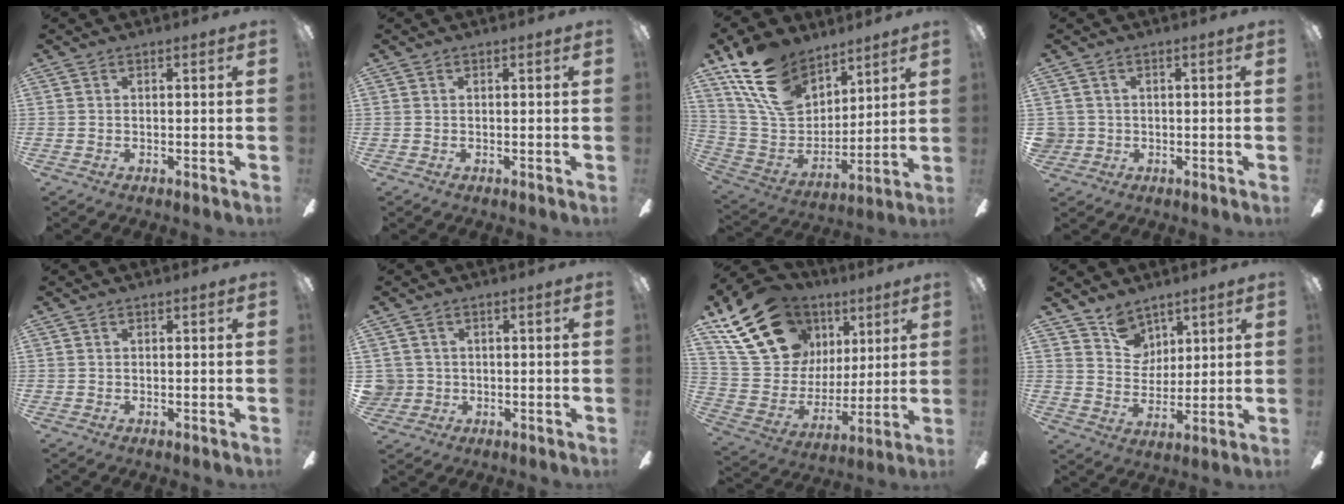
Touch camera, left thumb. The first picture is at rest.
{"total": 0.0}
{"total": 19.4, "force": [12.6, 11.4, 9.5], "torque": [-0.204, -0.056, 0.238]}
{"total": 2.6, "force": [0.2, 2.6, 0.1], "torque": [-0.008, 0.007, 0.002]}
{"total": 0.0}
{"total": 4.0, "force": [0.6, 3.9, 0.3], "torque": [-0.017, 0.008, 0.011]}
{"total": 23.7, "force": [12.9, 16.2, 11.6], "torque": [-0.214, -0.048, 0.249]}
{"total": 8.7, "force": [6.4, 5.8, 1.3], "torque": [-0.020, -0.038, 0.123]}